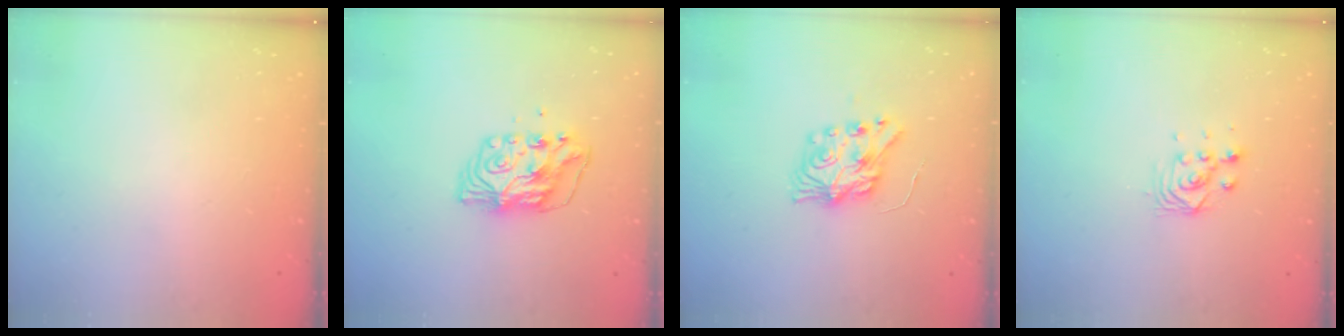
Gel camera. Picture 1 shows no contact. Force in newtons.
{"total": 7.0, "press": 7.0, "slide": 0.6}
{"total": 8.1, "press": 8.1, "slide": 0.2}
{"total": 2.9, "press": 2.8, "slide": 0.8}